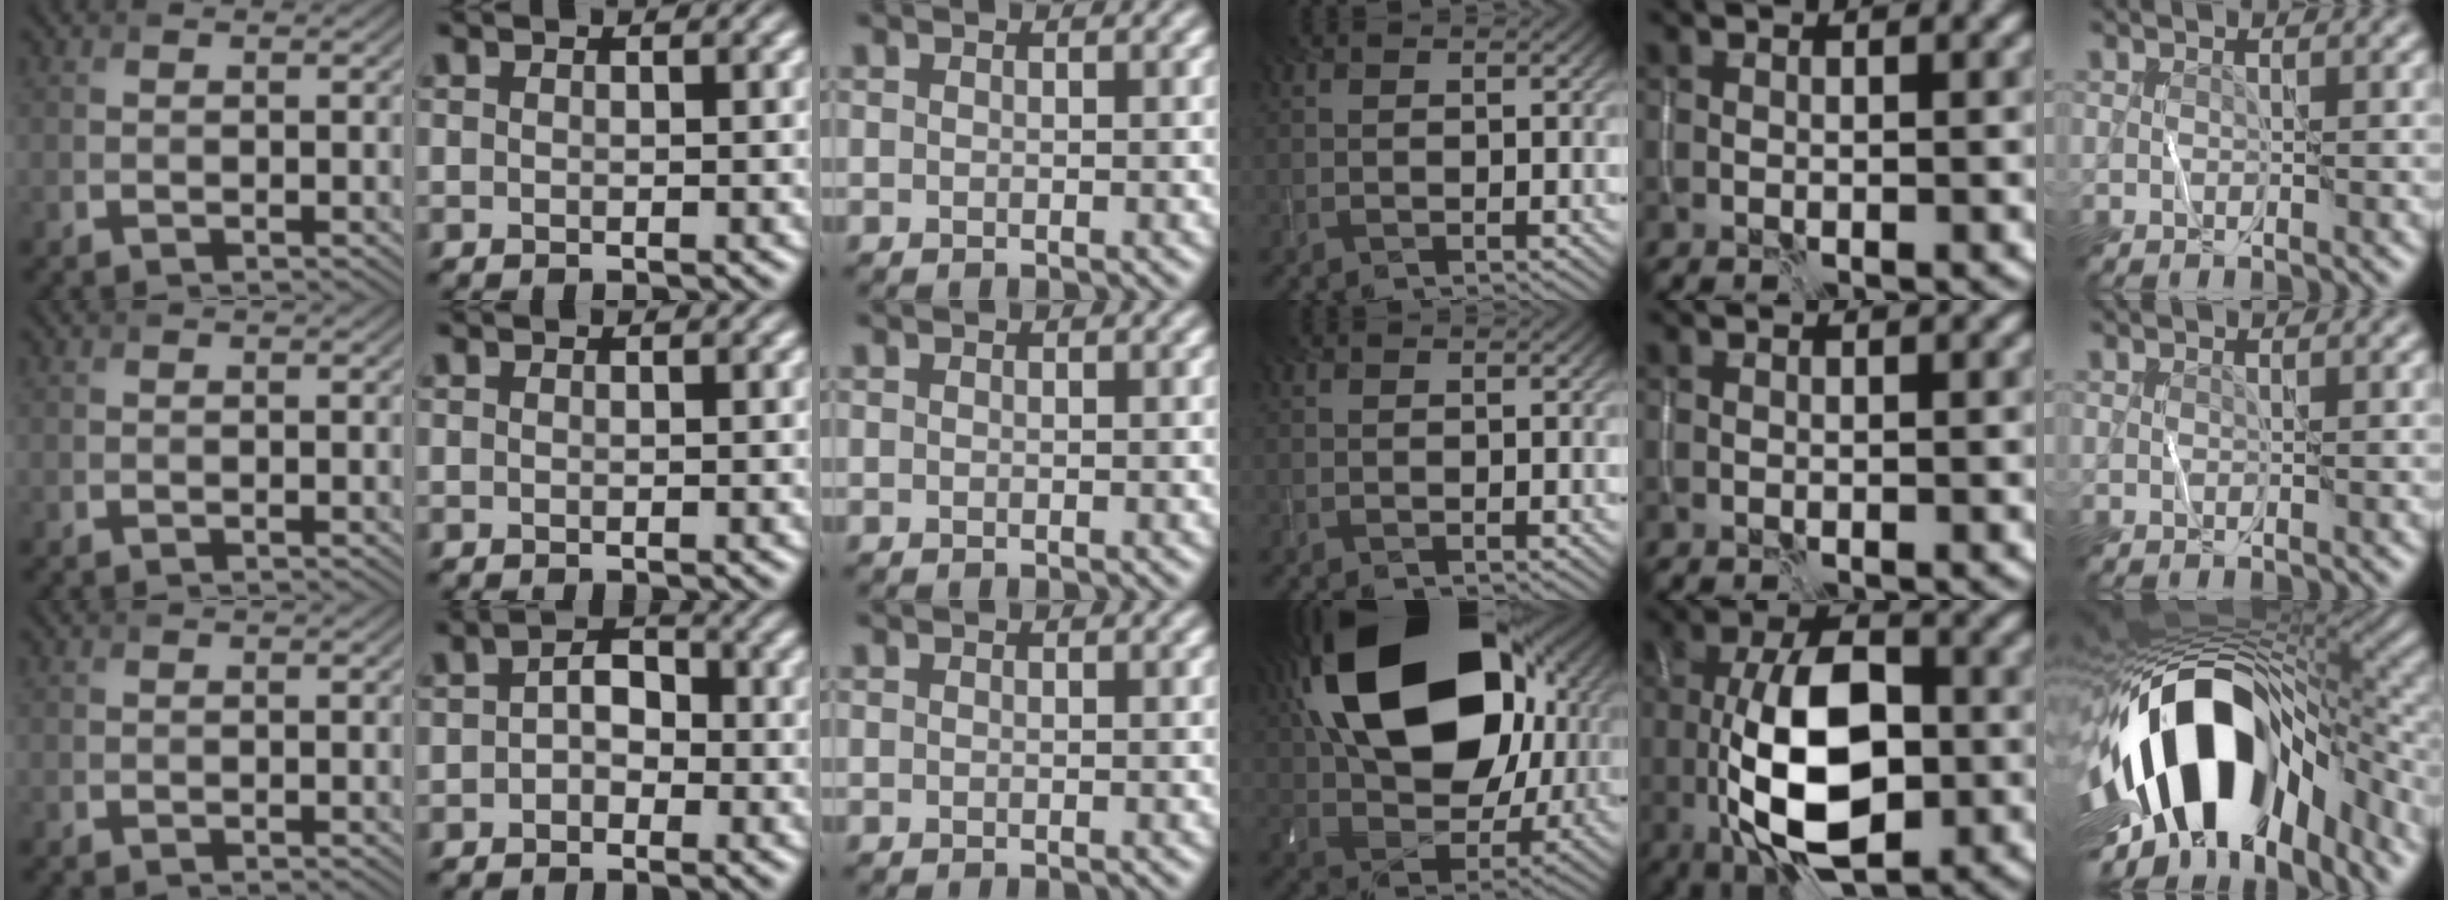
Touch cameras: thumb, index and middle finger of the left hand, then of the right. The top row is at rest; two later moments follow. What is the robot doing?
{"motion": "wipe", "object": "whiteboard"}